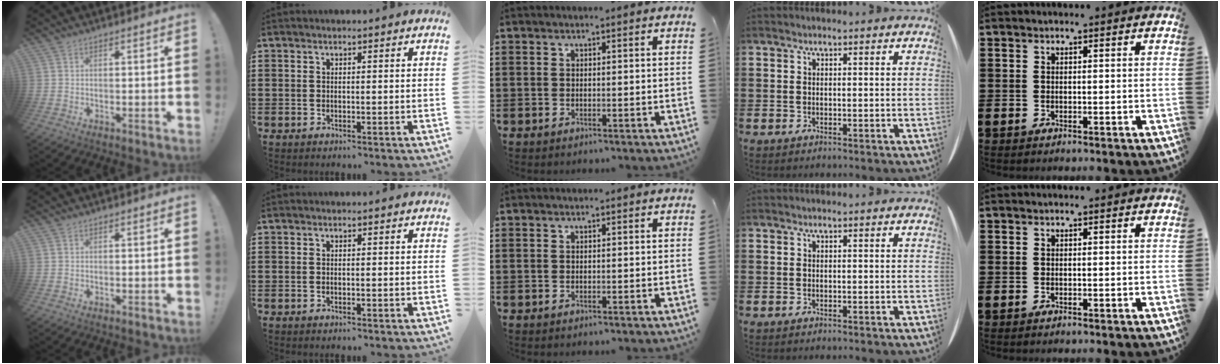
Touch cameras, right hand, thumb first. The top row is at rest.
{}